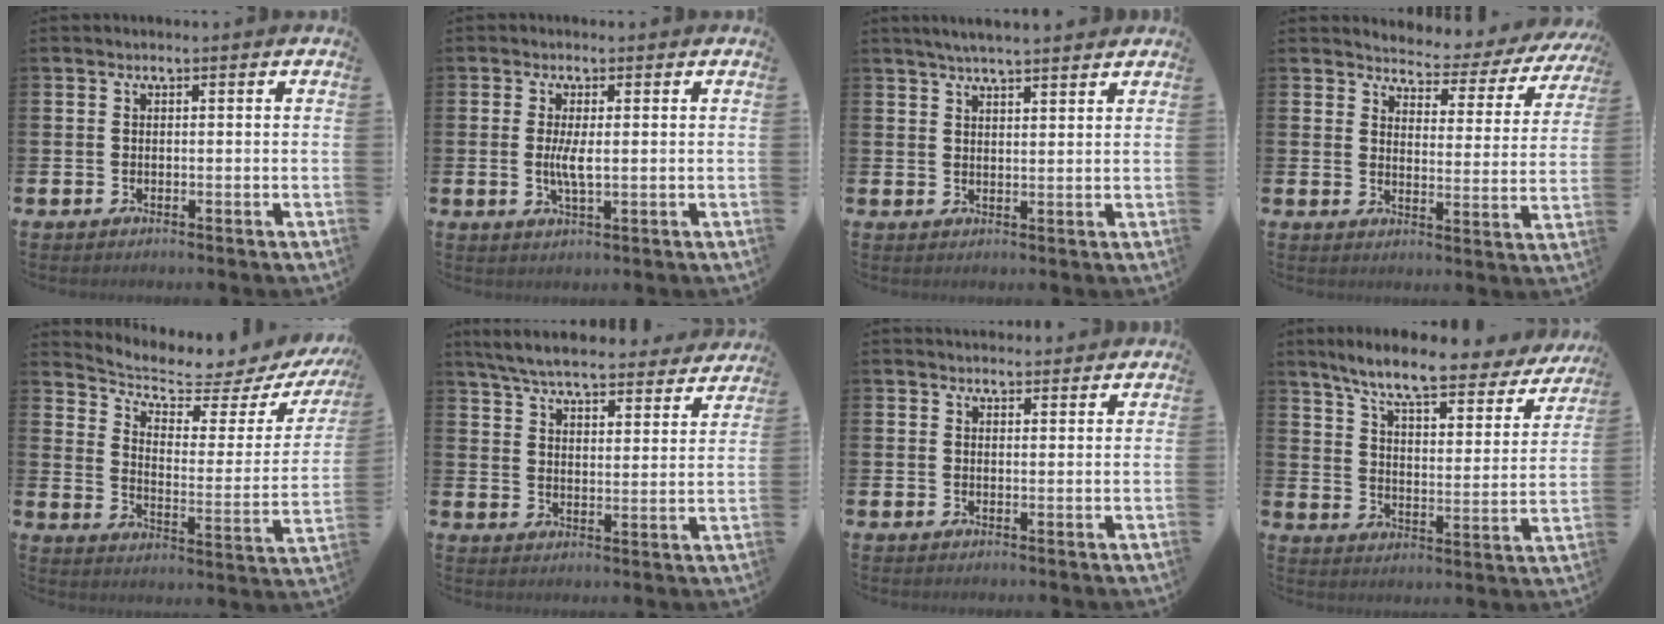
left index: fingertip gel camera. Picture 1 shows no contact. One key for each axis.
{"total": 3.4, "fx": 0.2, "fy": 0.9, "fz": 3.3, "tx": -0.053, "ty": -0.004, "tz": 0.001}
{"total": 4.9, "fx": 4.8, "fy": -0.1, "fz": 1.0, "tx": -0.030, "ty": -0.023, "tz": 0.086}
{"total": 3.6, "fx": 3.4, "fy": 1.1, "fz": 0.4, "tx": -0.026, "ty": -0.038, "tz": 0.049}
{"total": 4.9, "fx": 4.5, "fy": 1.2, "fz": 1.6, "tx": -0.057, "ty": -0.049, "tz": 0.068}
{"total": 6.8, "fx": 6.4, "fy": 0.7, "fz": 2.0, "tx": -0.060, "ty": -0.042, "tz": 0.111}
{"total": 2.2, "fx": 2.1, "fy": 0.6, "fz": 0.0, "tx": 0.004, "ty": -0.007, "tz": 0.037}
{"total": 8.2, "fx": 7.0, "fy": 1.3, "fz": 4.0, "tx": -0.103, "ty": -0.046, "tz": 0.115}